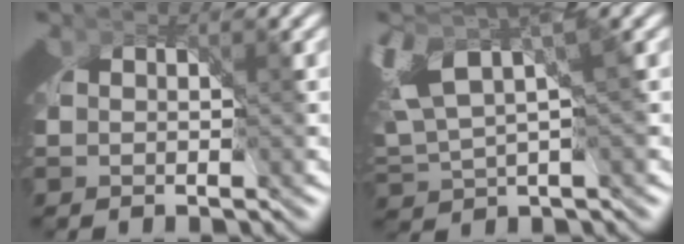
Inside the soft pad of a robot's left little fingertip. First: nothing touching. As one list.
[{"total": 4.9, "force": [0.2, 3.0, 3.8], "torque": [-0.075, 0.002, 0.002]}]